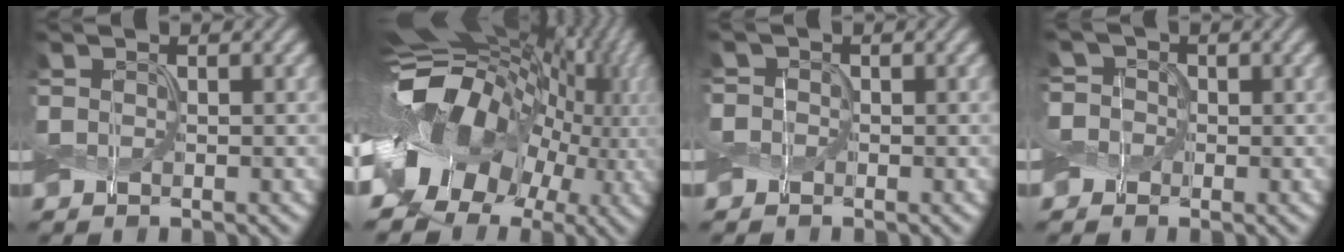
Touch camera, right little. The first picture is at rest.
{"total": 16.5, "force": [-2.0, 12.2, 11.0], "torque": [-0.200, -0.003, -0.034]}
{"total": 1.3, "force": [-0.3, 1.3, 0.3], "torque": [0.002, 0.007, -0.015]}
{"total": 5.2, "force": [0.8, 4.4, 2.6], "torque": [-0.031, 0.033, -0.031]}